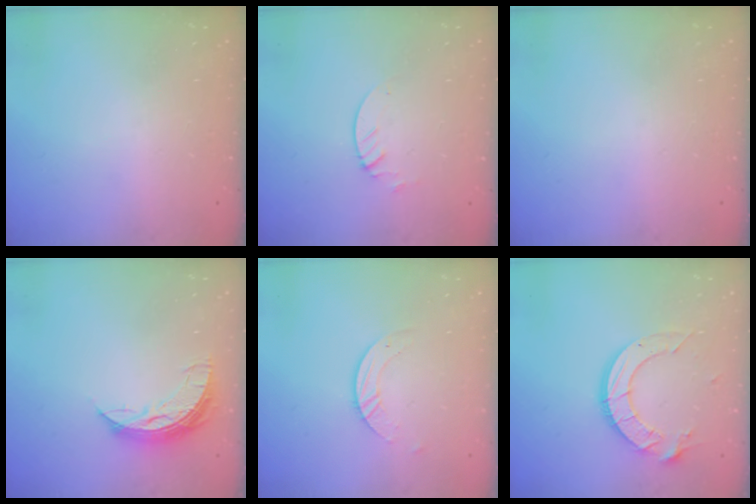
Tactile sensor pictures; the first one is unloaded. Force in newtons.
{"total": 2.1, "press": 2.1, "slide": 0.2}
{"total": 0.0}
{"total": 7.7, "press": 7.6, "slide": 0.6}
{"total": 3.4, "press": 3.4, "slide": 0.1}
{"total": 12.9, "press": 12.8, "slide": 1.4}